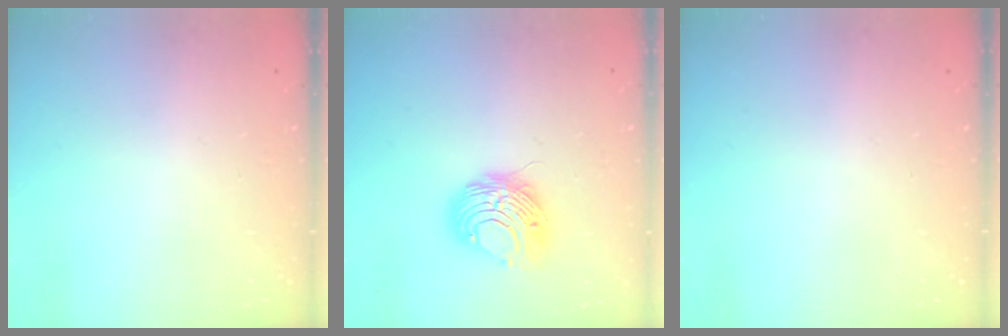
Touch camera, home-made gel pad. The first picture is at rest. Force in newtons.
{"total": 9.1, "press": 9.1, "slide": 0.6}
{"total": 0.0}